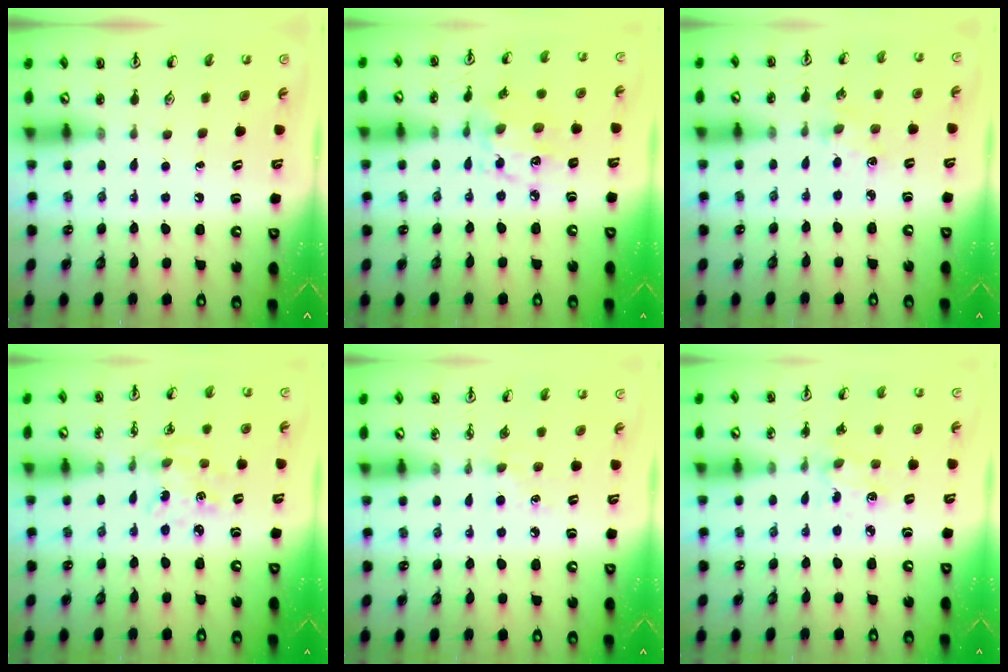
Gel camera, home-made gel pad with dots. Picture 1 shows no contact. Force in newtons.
{"total": 8.4, "press": 8.4, "slide": 0.6}
{"total": 2.5, "press": 2.5, "slide": 0.3}
{"total": 2.1, "press": 2.1, "slide": 0.2}
{"total": 4.1, "press": 4.0, "slide": 0.6}
{"total": 2.3, "press": 2.2, "slide": 0.5}